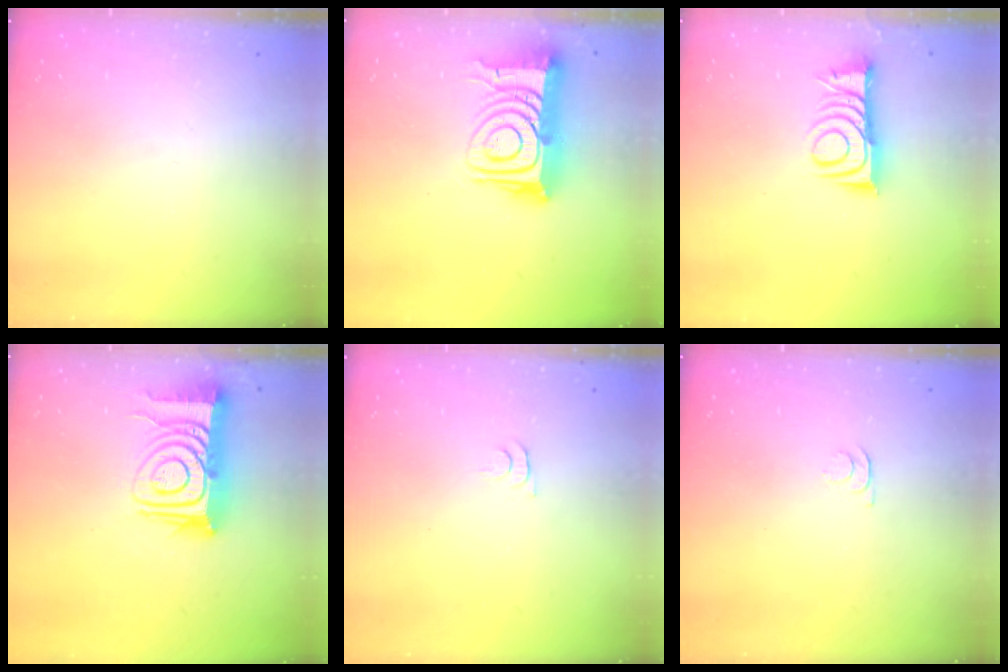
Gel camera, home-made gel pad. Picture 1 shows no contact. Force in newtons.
{"total": 16.5, "press": 16.4, "slide": 1.5}
{"total": 8.8, "press": 8.8, "slide": 0.1}
{"total": 15.9, "press": 15.8, "slide": 1.6}
{"total": 5.2, "press": 5.1, "slide": 0.5}
{"total": 3.6, "press": 3.5, "slide": 0.8}